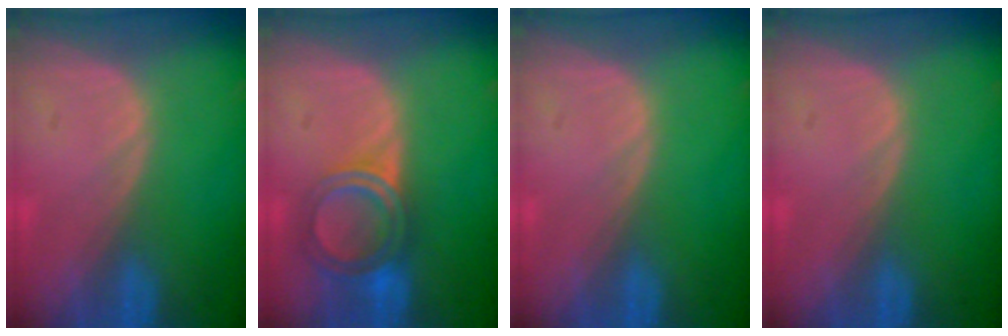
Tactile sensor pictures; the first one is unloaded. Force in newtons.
{"total": 5.8, "press": 5.3, "slide": 2.4}
{"total": 0.0}
{"total": 0.0}